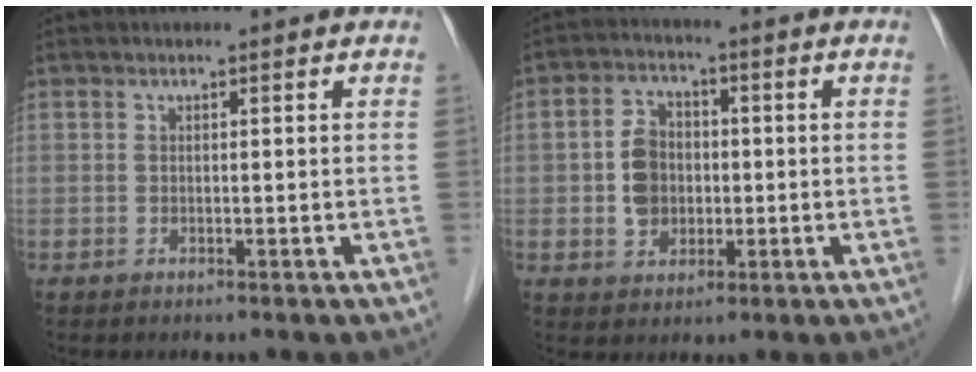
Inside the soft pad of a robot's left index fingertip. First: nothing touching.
{"total": 6.4, "force": [-0.5, 5.0, 3.9], "torque": [-0.085, 0.015, -0.006]}